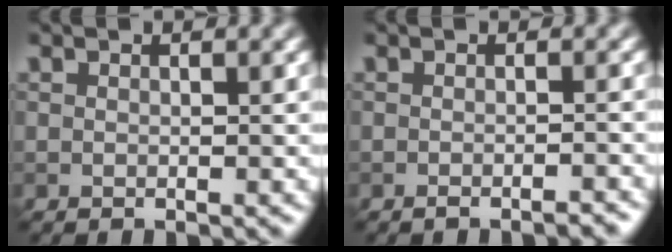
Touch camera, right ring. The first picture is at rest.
{"total": 1.7, "force": [-1.4, 0.3, 1.0], "torque": [-0.002, 0.003, -0.021]}